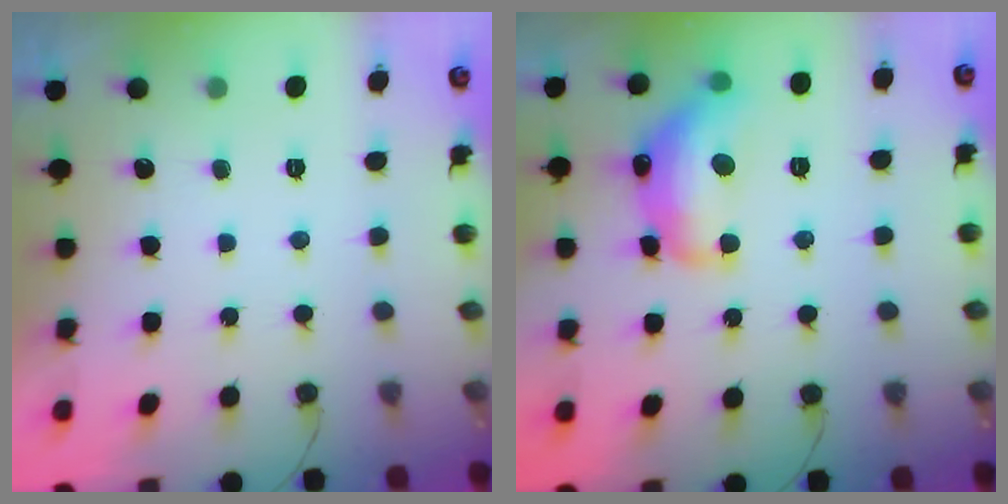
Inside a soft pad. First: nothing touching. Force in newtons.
{"total": 18.4, "press": 18.4, "slide": 0.9}